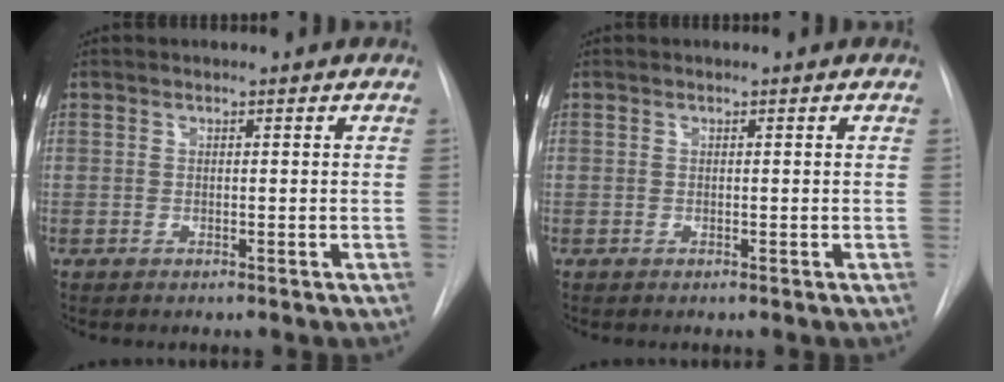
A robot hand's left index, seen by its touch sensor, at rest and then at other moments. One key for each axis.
{"total": 0.0}